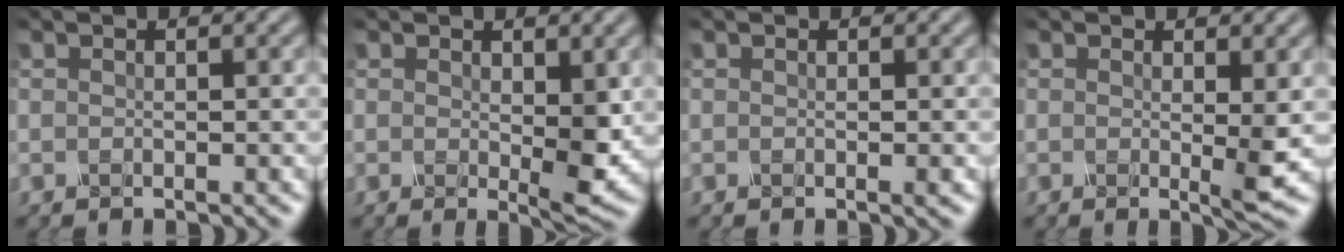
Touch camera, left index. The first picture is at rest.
{"total": 3.2, "force": [-0.1, 0.9, 3.0], "torque": [-0.063, -0.005, 0.005]}
{"total": 0.8, "force": [-0.1, 0.3, 0.7], "torque": [-0.002, 0.003, -0.004]}
{"total": 2.4, "force": [0.0, 0.1, 2.4], "torque": [-0.055, -0.008, 0.006]}